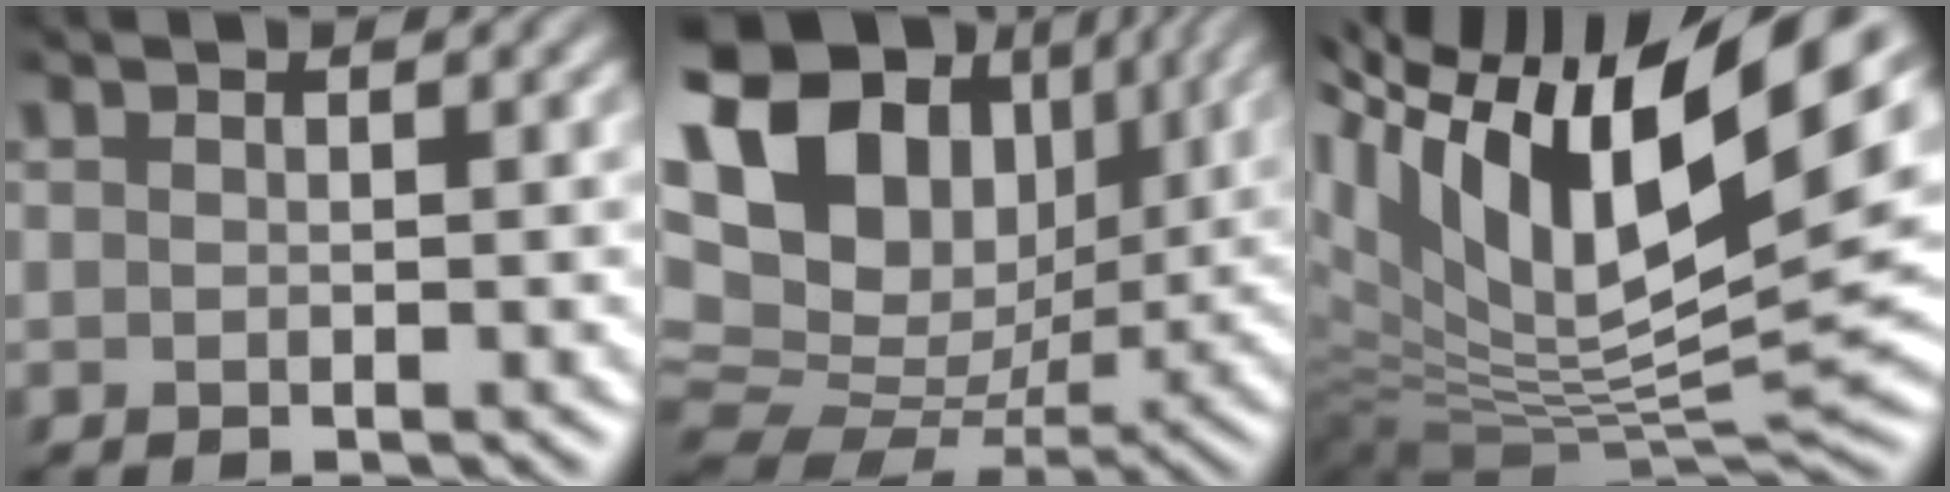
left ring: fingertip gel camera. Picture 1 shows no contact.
{"total": 17.9, "force": [7.0, 12.5, 10.9], "torque": [-0.236, 0.044, 0.129]}
{"total": 16.4, "force": [6.1, 6.6, 13.8], "torque": [-0.263, 0.020, 0.102]}